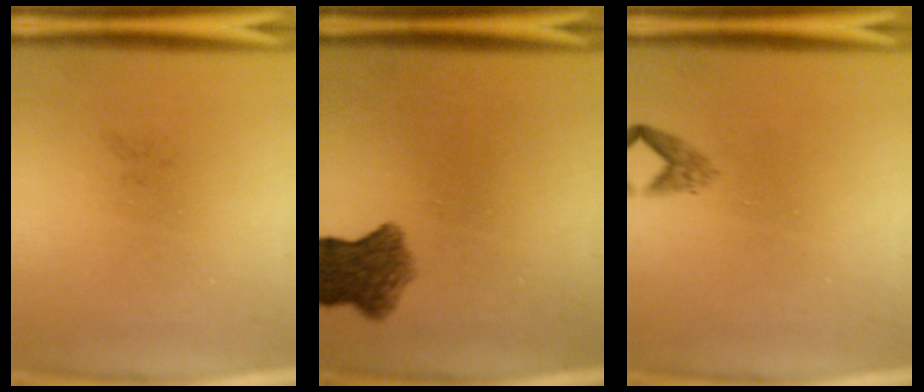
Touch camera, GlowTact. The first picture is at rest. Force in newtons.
{"total": 6.7}
{"total": 1.3}